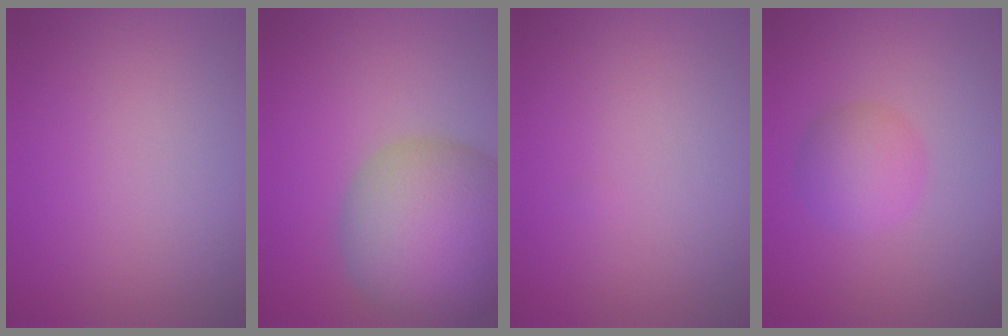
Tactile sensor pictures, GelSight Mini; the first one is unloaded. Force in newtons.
{"total": 11.9, "press": 11.9, "slide": 0.6}
{"total": 0.0}
{"total": 2.9, "press": 2.9, "slide": 0.0}